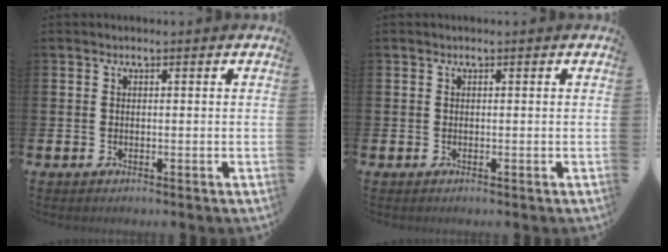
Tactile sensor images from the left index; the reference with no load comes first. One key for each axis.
{"total": 0.0}